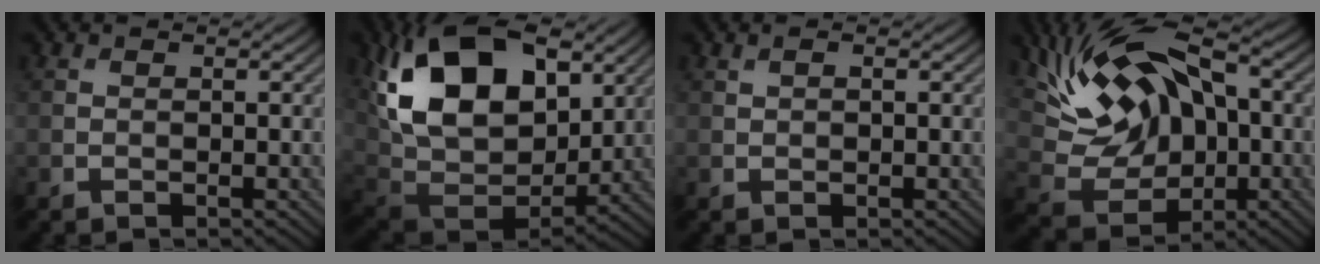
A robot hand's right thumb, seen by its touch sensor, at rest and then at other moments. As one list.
[{"total": 20.0, "force": [6.8, 13.1, 13.6], "torque": [-0.273, 0.018, 0.140]}, {"total": 0.9, "force": [0.4, 0.4, 0.6], "torque": [-0.015, 0.001, 0.008]}, {"total": 14.3, "force": [3.2, 8.3, 11.2], "torque": [-0.232, 0.011, 0.052]}]